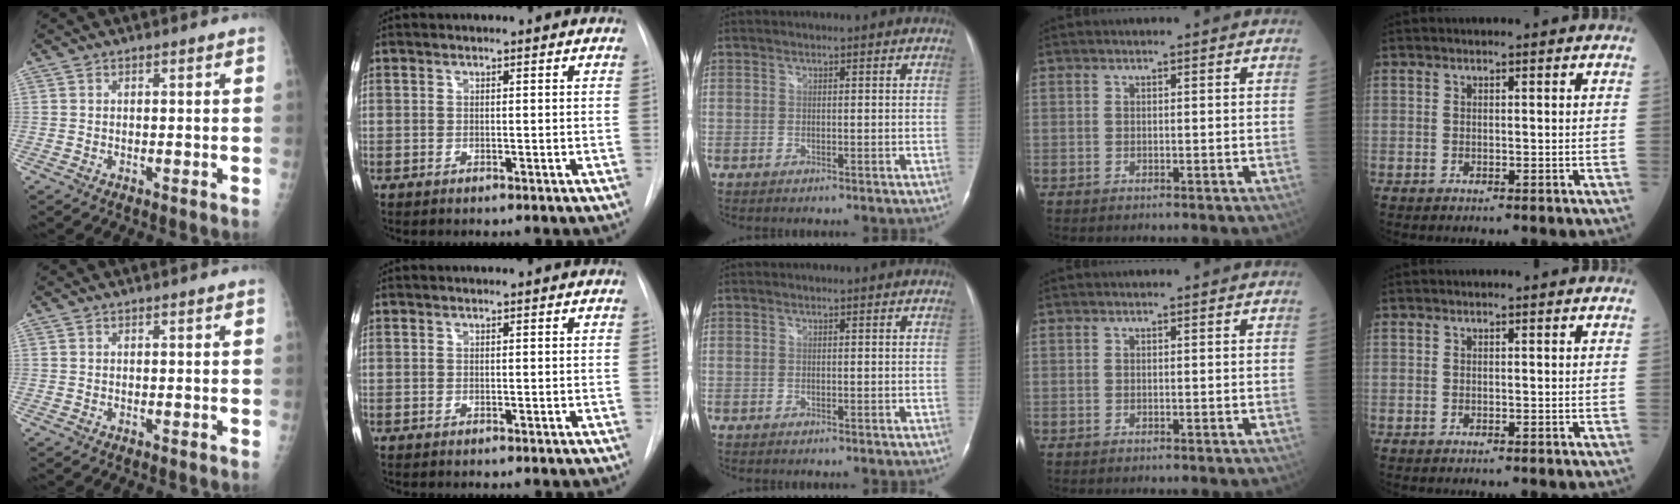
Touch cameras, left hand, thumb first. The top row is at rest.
{}